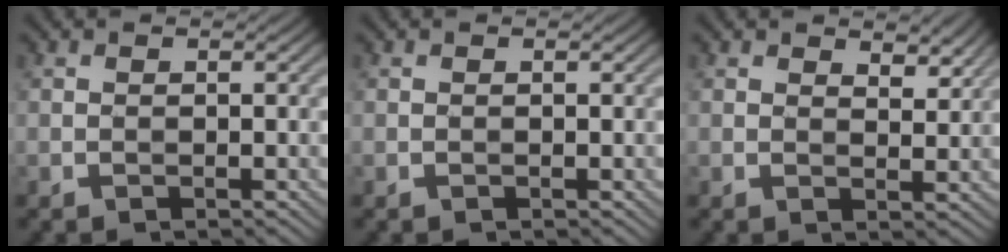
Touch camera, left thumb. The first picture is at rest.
{"total": 0.0}
{"total": 3.8, "force": [2.8, 1.5, 2.1], "torque": [-0.037, -0.006, 0.051]}